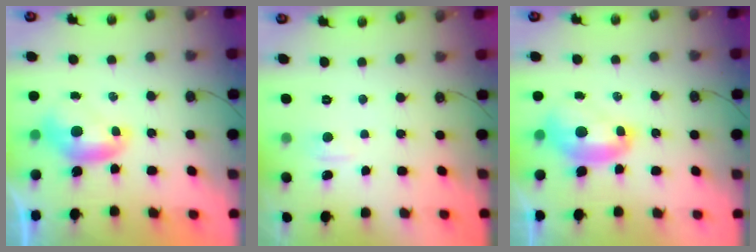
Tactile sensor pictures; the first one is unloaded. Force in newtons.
{"total": 1.2, "press": 1.0, "slide": 0.7}
{"total": 2.5, "press": 2.5, "slide": 0.3}